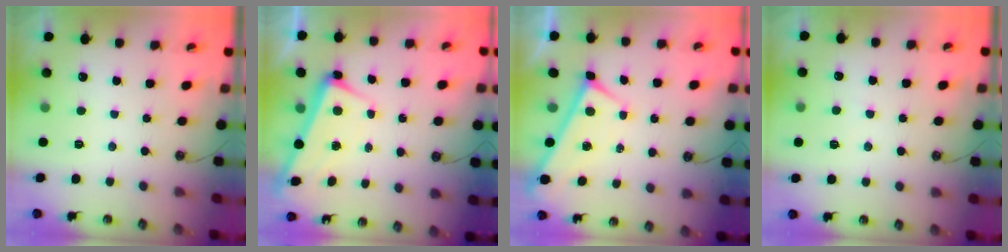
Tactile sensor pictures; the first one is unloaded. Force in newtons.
{"total": 2.6, "press": 2.6, "slide": 0.6}
{"total": 0.0}
{"total": 7.6, "press": 7.5, "slide": 0.4}